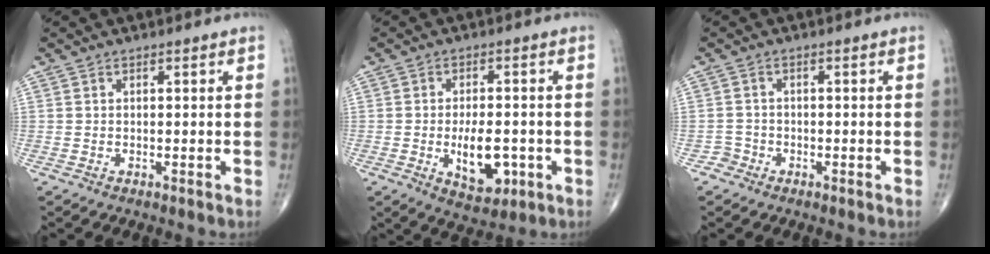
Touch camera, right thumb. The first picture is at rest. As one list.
[{"total": 8.8, "force": [-2.1, 4.6, 7.2], "torque": [-0.094, 0.002, -0.020]}, {"total": 1.8, "force": [-1.1, 1.3, -0.4], "torque": [0.019, 0.007, -0.028]}]